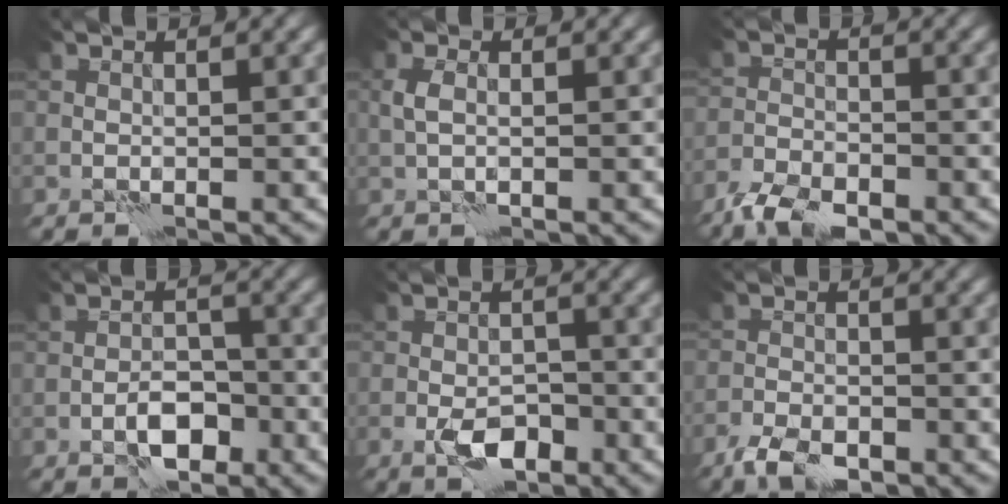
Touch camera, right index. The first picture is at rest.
{"total": 1.4, "force": [0.1, 0.6, 1.2], "torque": [-0.030, 0.004, 0.000]}
{"total": 4.9, "force": [-4.1, 1.7, 2.1], "torque": [-0.038, -0.007, -0.085]}
{"total": 3.4, "force": [-1.9, 1.6, 2.4], "torque": [-0.032, 0.008, -0.032]}
{"total": 3.7, "force": [-2.1, 1.7, 2.5], "torque": [-0.038, 0.000, -0.038]}
{"total": 3.9, "force": [-3.1, 1.5, 1.9], "torque": [-0.033, -0.004, -0.063]}